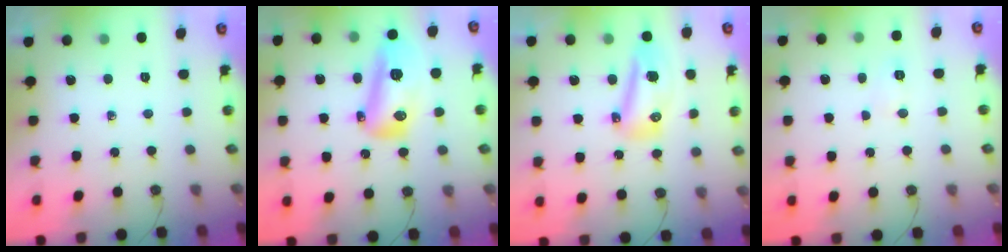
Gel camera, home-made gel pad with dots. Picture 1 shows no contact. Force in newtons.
{"total": 13.4, "press": 13.4, "slide": 1.2}
{"total": 12.9, "press": 11.4, "slide": 5.9}
{"total": 3.8, "press": 3.7, "slide": 0.9}